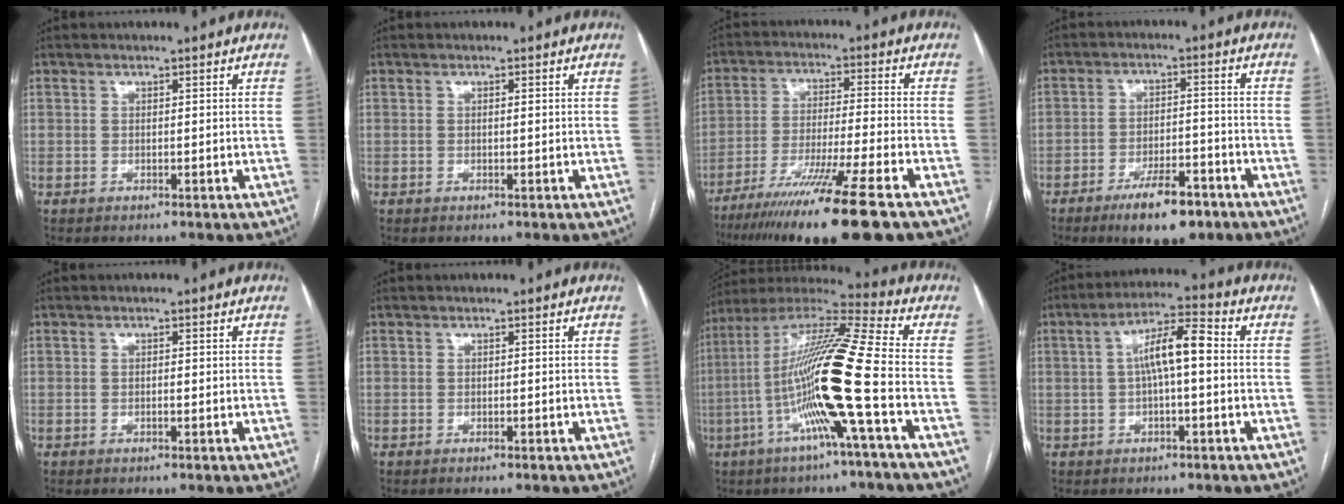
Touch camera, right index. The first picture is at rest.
{"total": 0.5, "force": [0.1, 0.1, 0.5], "torque": [-0.009, 0.000, 0.000]}
{"total": 17.2, "force": [-12.1, -0.7, 12.2], "torque": [-0.197, -0.050, -0.202]}
{"total": 9.0, "force": [-6.0, 2.9, 6.1], "torque": [-0.100, -0.002, -0.095]}
{"total": 0.8, "force": [-0.1, 0.2, 0.7], "torque": [-0.013, 0.000, -0.002]}
{"total": 0.0}
{"total": 18.7, "force": [-4.7, -0.9, 18.1], "torque": [-0.347, -0.001, -0.101]}
{"total": 7.7, "force": [0.4, 1.5, 7.5], "torque": [-0.137, 0.027, 0.005]}